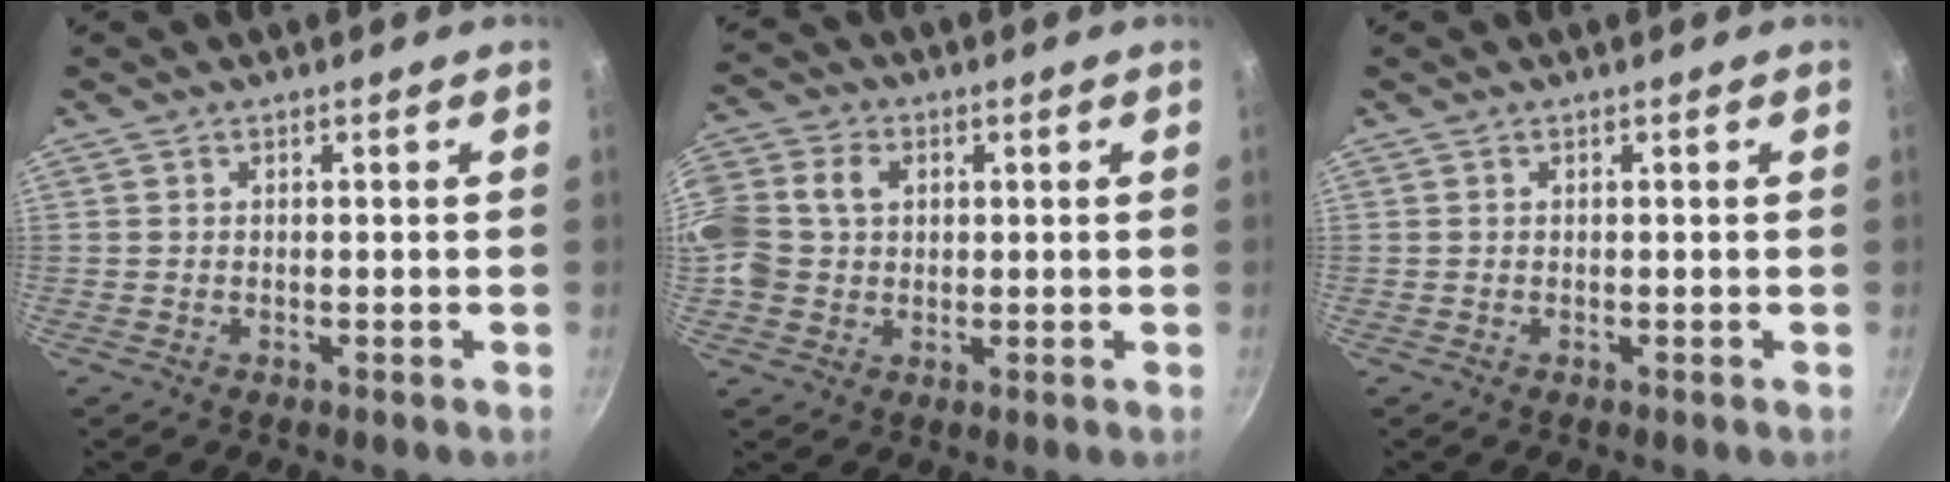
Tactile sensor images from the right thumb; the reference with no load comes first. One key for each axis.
{"total": 13.7, "fx": 1.9, "fy": 11.4, "fz": 7.4, "tx": -0.179, "ty": 0.030, "tz": 0.027}
{"total": 0.0}